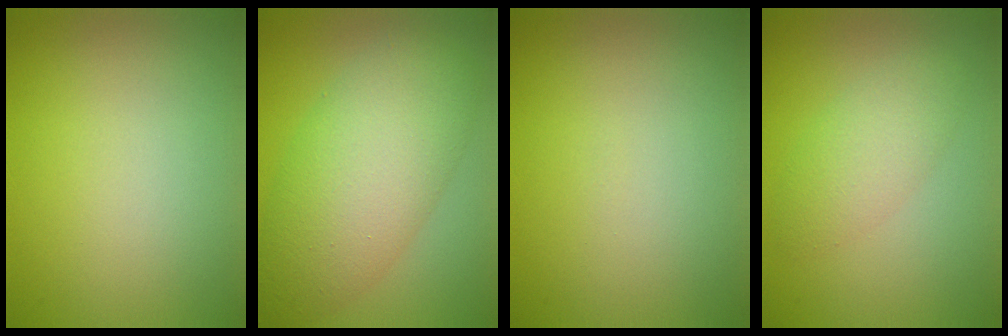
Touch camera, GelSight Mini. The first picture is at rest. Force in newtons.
{"total": 8.8, "press": 8.8, "slide": 0.1}
{"total": 0.0}
{"total": 3.0, "press": 3.0, "slide": 0.0}